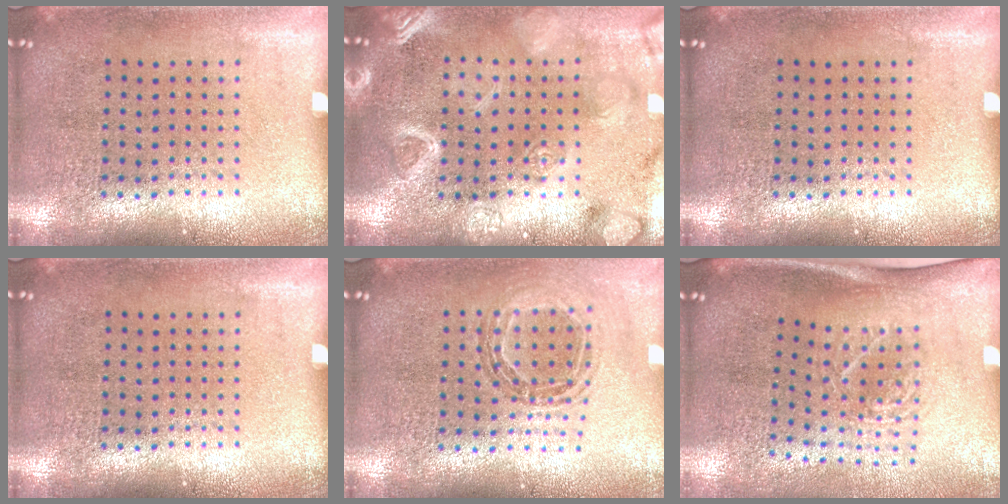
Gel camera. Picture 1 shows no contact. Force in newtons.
{"total": 3.1, "press": 3.1, "slide": 0.3}
{"total": 0.0}
{"total": 0.0}
{"total": 0.9, "press": 0.9, "slide": 0.2}
{"total": 1.9, "press": 1.3, "slide": 1.4}